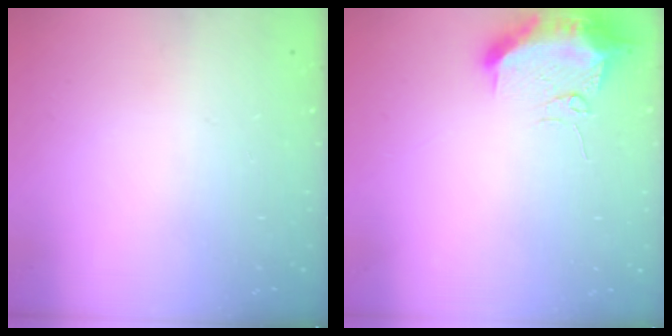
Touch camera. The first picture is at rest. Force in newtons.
{"total": 11.0, "press": 10.9, "slide": 1.3}